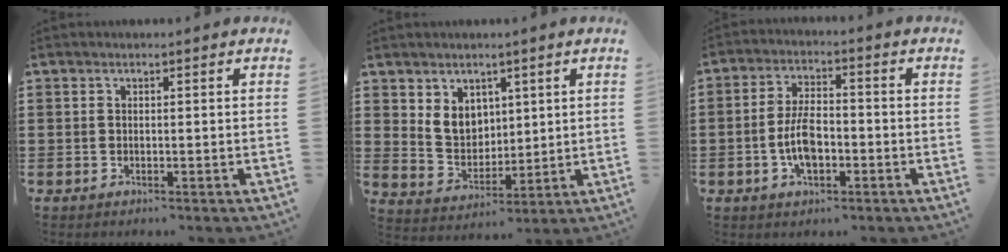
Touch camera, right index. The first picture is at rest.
{"total": 6.1, "force": [2.8, 4.9, 2.4], "torque": [-0.059, 0.007, 0.052]}
{"total": 6.5, "force": [-1.8, 3.0, 5.5], "torque": [-0.123, 0.000, -0.037]}